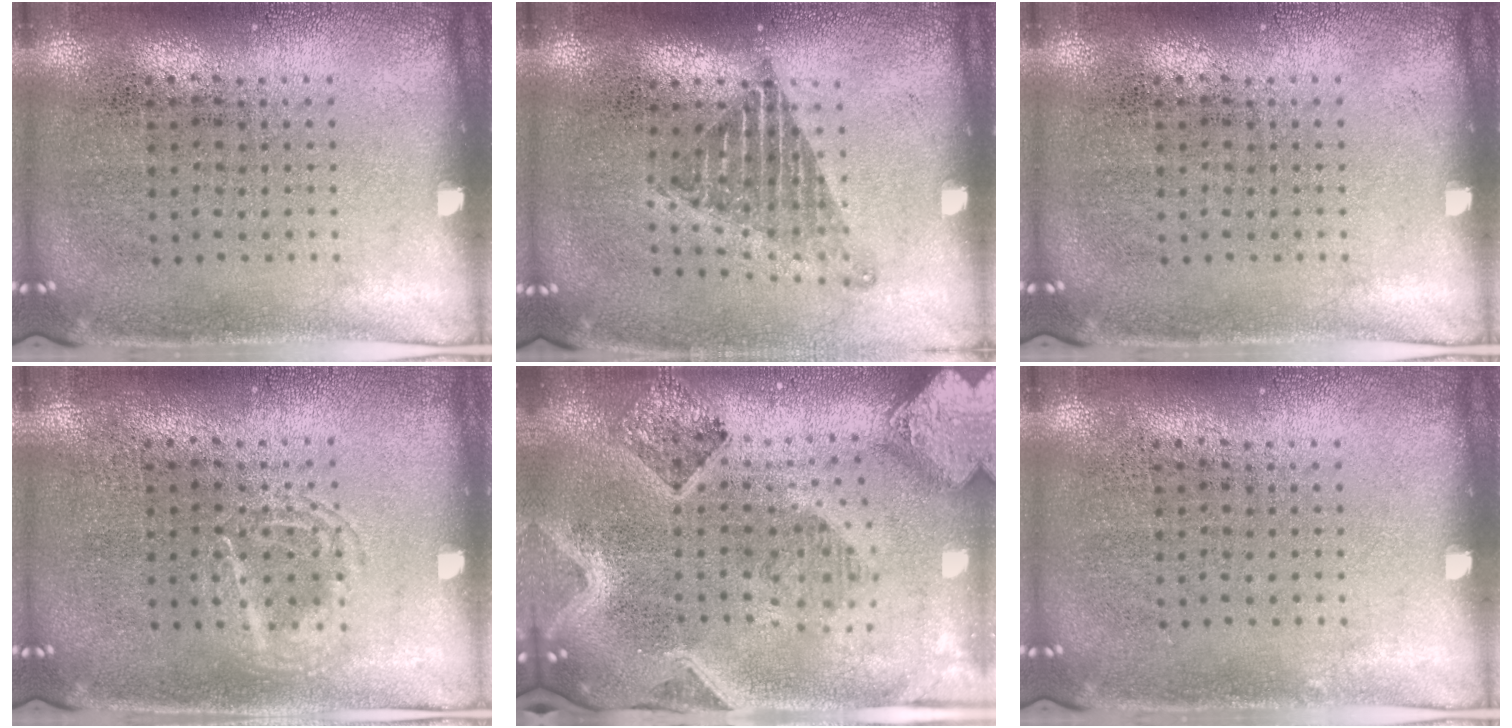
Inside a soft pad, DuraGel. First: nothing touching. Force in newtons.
{"total": 1.3, "press": 1.1, "slide": 0.8}
{"total": 0.0}
{"total": 1.6, "press": 1.6, "slide": 0.2}
{"total": 3.6, "press": 2.9, "slide": 2.1}
{"total": 0.0}